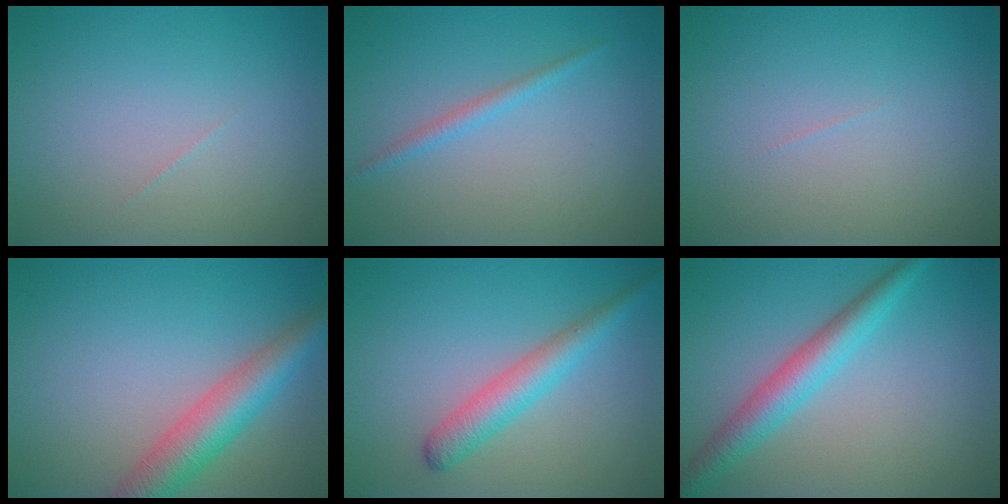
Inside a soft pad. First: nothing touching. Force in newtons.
{"total": 1.3, "press": 1.3, "slide": 0.1}
{"total": 0.0}
{"total": 5.4, "press": 5.4, "slide": 0.3}
{"total": 2.8, "press": 2.8, "slide": 0.2}
{"total": 4.1, "press": 4.1, "slide": 0.1}